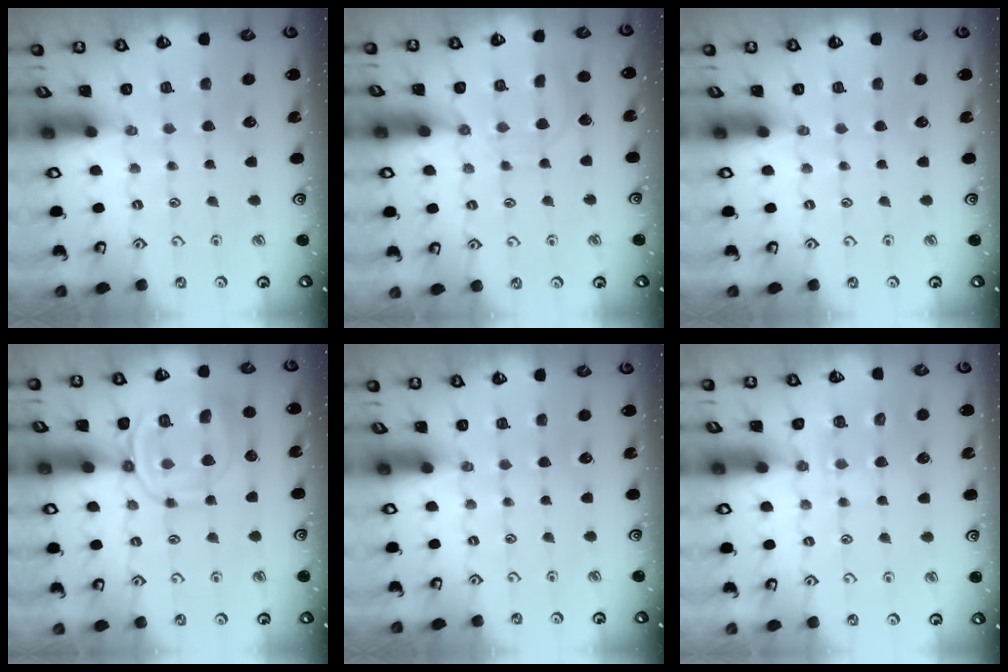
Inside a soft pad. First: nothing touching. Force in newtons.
{"total": 9.3, "press": 9.2, "slide": 0.8}
{"total": 0.0}
{"total": 12.7, "press": 12.7, "slide": 1.0}
{"total": 0.0}
{"total": 7.8, "press": 7.8, "slide": 0.5}